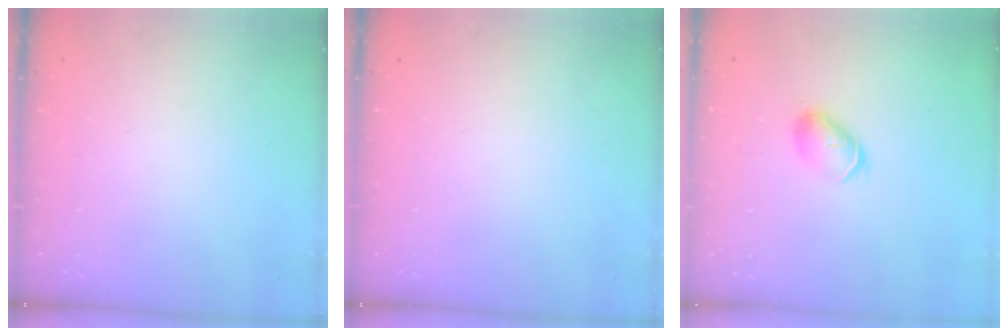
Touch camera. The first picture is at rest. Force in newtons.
{"total": 0.0}
{"total": 6.1, "press": 6.1, "slide": 0.3}